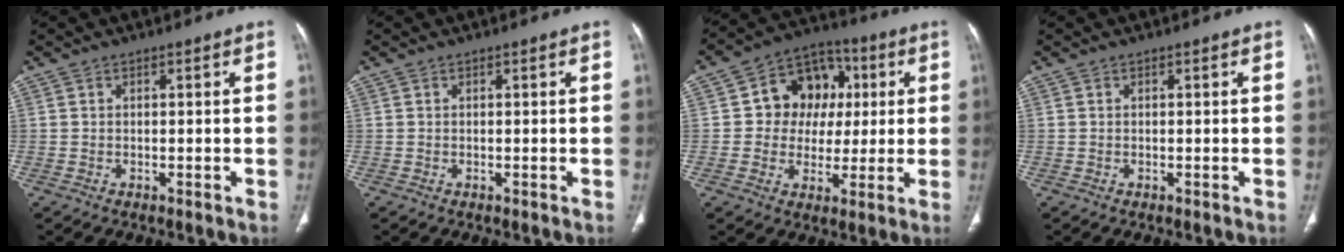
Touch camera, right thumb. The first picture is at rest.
{"total": 0.0}
{"total": 13.0, "force": [1.9, 11.0, 6.7], "torque": [-0.048, 0.014, 0.025]}
{"total": 0.0}